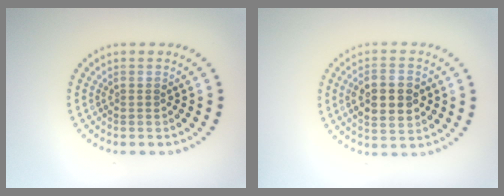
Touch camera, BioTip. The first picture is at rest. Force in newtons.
{"total": 5.2, "press": 5.2, "slide": 0.2}